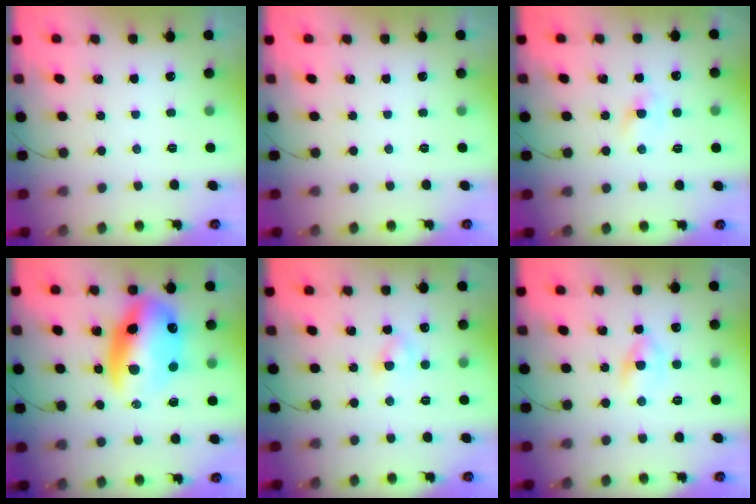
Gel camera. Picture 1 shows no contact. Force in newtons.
{"total": 0.0}
{"total": 1.9, "press": 1.8, "slide": 0.8}
{"total": 17.4, "press": 16.9, "slide": 3.9}
{"total": 2.1, "press": 1.9, "slide": 0.8}
{"total": 2.6, "press": 2.3, "slide": 1.1}